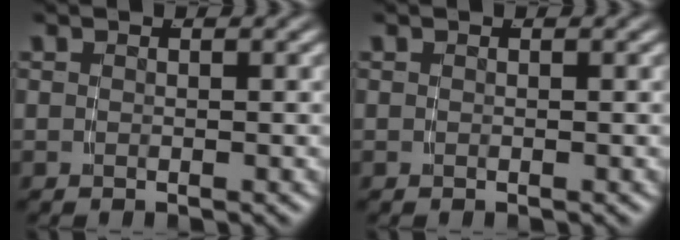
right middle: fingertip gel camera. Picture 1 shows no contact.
{"total": 0.0}